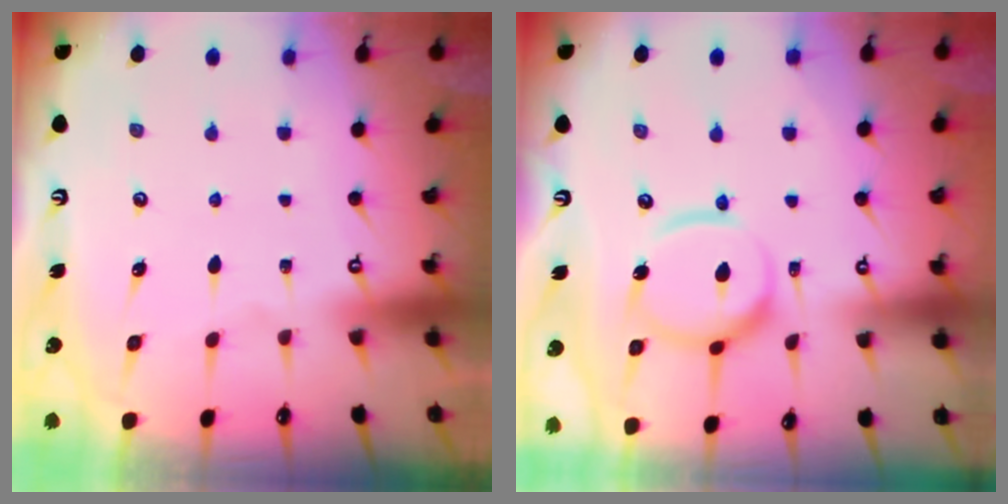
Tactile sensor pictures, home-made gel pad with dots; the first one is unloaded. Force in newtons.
{"total": 13.2, "press": 13.1, "slide": 1.3}